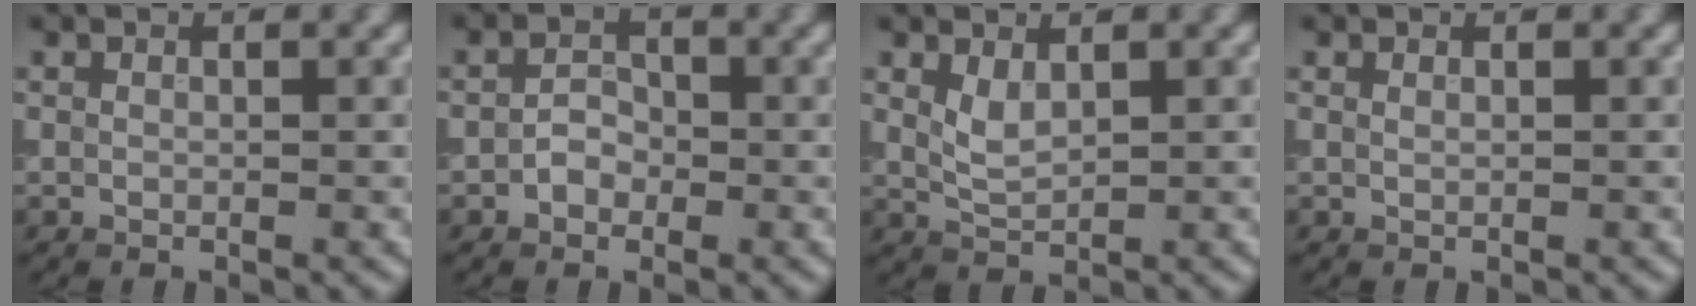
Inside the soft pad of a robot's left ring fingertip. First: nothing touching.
{"total": 1.8, "force": [-0.8, 1.4, 0.9], "torque": [-0.014, 0.005, -0.017]}
{"total": 2.1, "force": [0.8, 1.1, 1.6], "torque": [-0.036, -0.002, 0.021]}
{"total": 0.0}